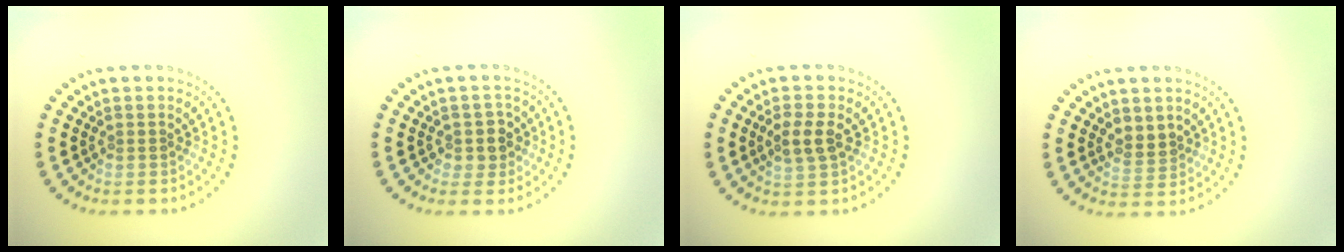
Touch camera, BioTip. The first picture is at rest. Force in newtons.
{"total": 1.9, "press": 1.7, "slide": 0.8}
{"total": 2.3, "press": 2.3, "slide": 0.5}
{"total": 1.8, "press": 1.7, "slide": 0.8}